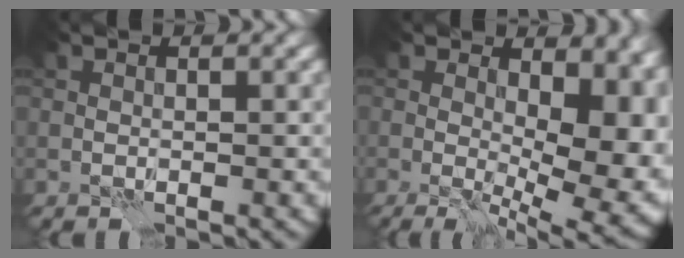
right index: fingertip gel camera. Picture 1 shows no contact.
{"total": 10.7, "force": [1.0, 5.2, 9.3], "torque": [-0.078, 0.004, 0.015]}